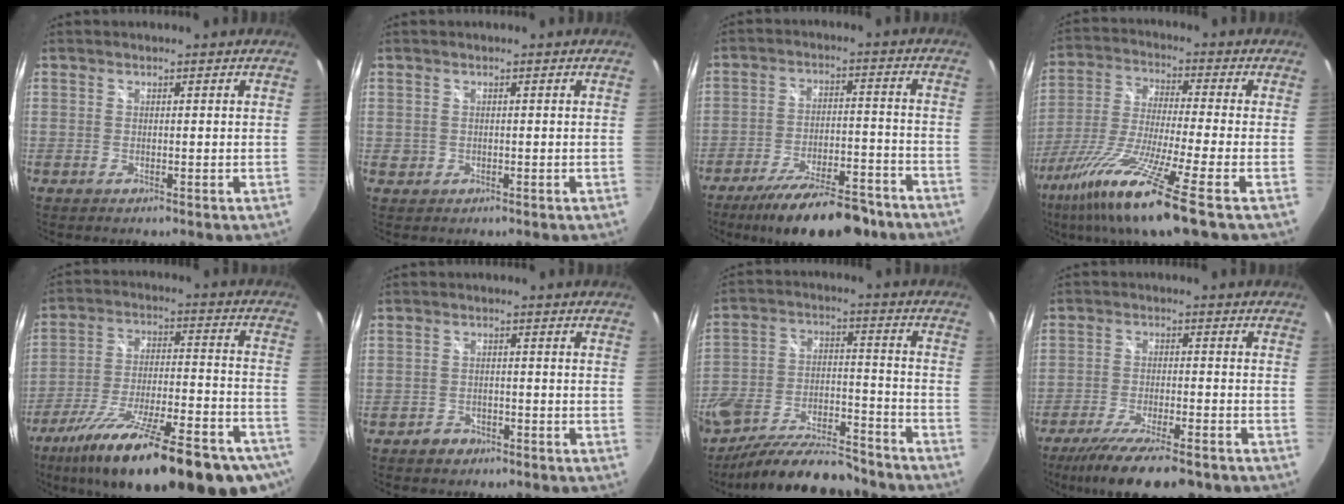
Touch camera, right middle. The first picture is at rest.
{"total": 1.5, "force": [-0.1, 1.5, 0.4], "torque": [-0.004, -0.002, -0.002]}
{"total": 18.0, "force": [-14.3, 5.0, 9.7], "torque": [-0.172, -0.017, -0.206]}
{"total": 16.8, "force": [-9.7, 0.6, 13.7], "torque": [-0.289, -0.047, -0.178]}
{"total": 31.4, "force": [-22.8, 7.5, 20.2], "torque": [-0.321, -0.057, -0.323]}
{"total": 3.0, "force": [-2.2, 2.0, 0.5], "torque": [-0.015, 0.007, -0.031]}
{"total": 17.9, "force": [-13.2, 6.9, 9.8], "torque": [-0.193, -0.016, -0.201]}
{"total": 14.7, "force": [-11.5, 3.1, 8.6], "torque": [-0.172, -0.038, -0.183]}